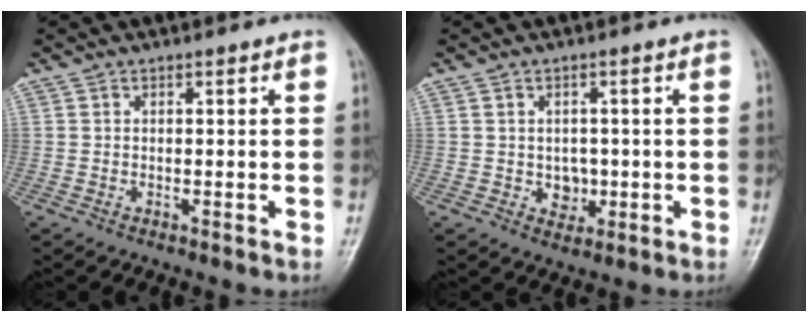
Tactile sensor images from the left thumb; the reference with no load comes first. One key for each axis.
{"total": 3.6, "fx": -0.4, "fy": 3.0, "fz": 1.9, "tx": -0.009, "ty": 0.002, "tz": 0.000}